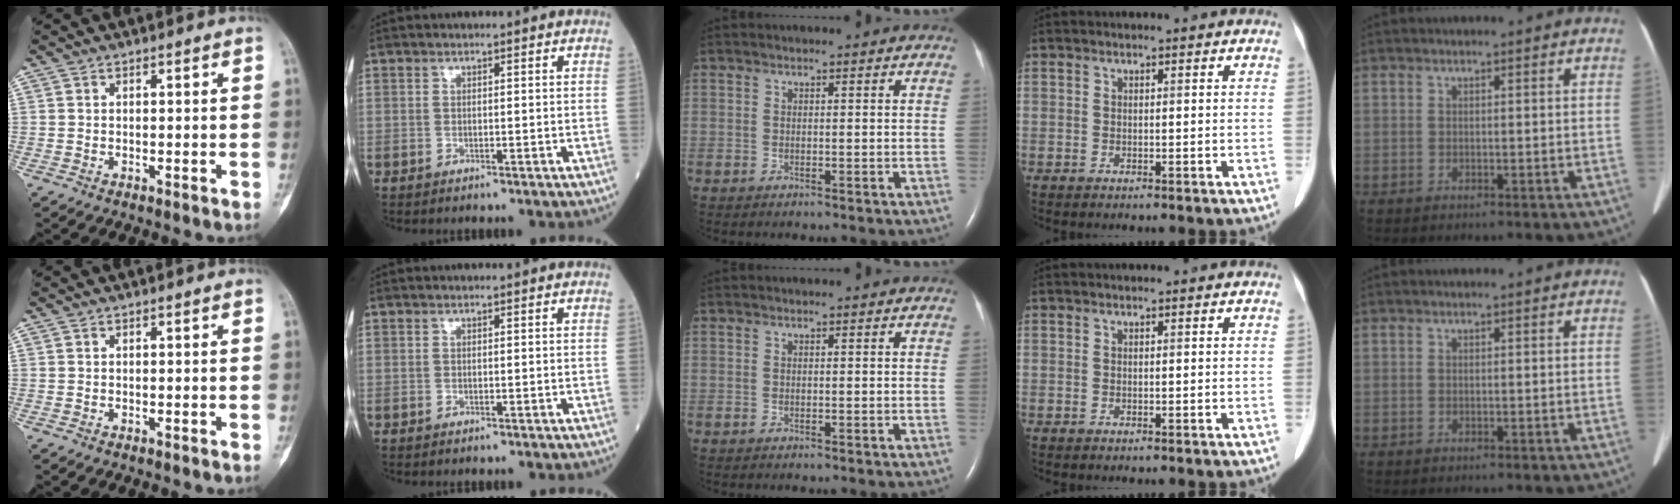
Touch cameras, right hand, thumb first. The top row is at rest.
{}